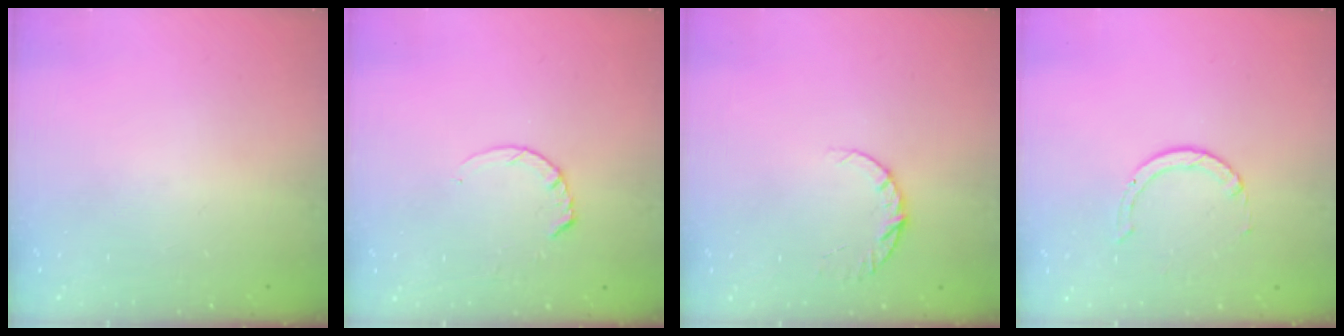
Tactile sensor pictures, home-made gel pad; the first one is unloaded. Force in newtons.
{"total": 4.8, "press": 4.7, "slide": 0.4}
{"total": 6.3, "press": 6.3, "slide": 0.6}
{"total": 2.0, "press": 2.0, "slide": 0.2}